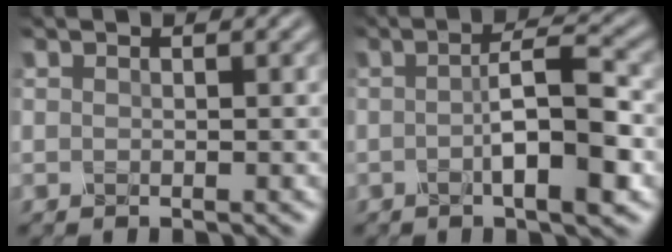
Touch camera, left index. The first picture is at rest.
{"total": 5.7, "force": [-1.0, 1.2, 5.5], "torque": [-0.089, 0.006, -0.019]}